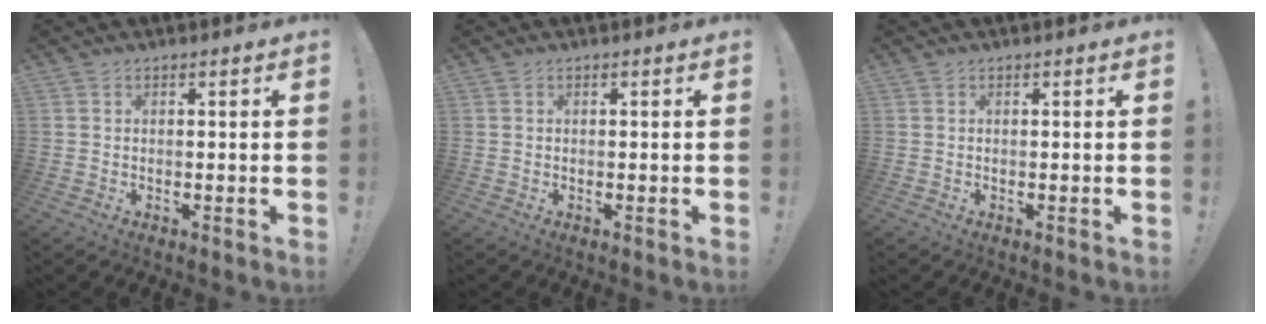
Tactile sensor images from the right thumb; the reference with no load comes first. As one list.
[{"total": 0.0}, {"total": 0.0}]